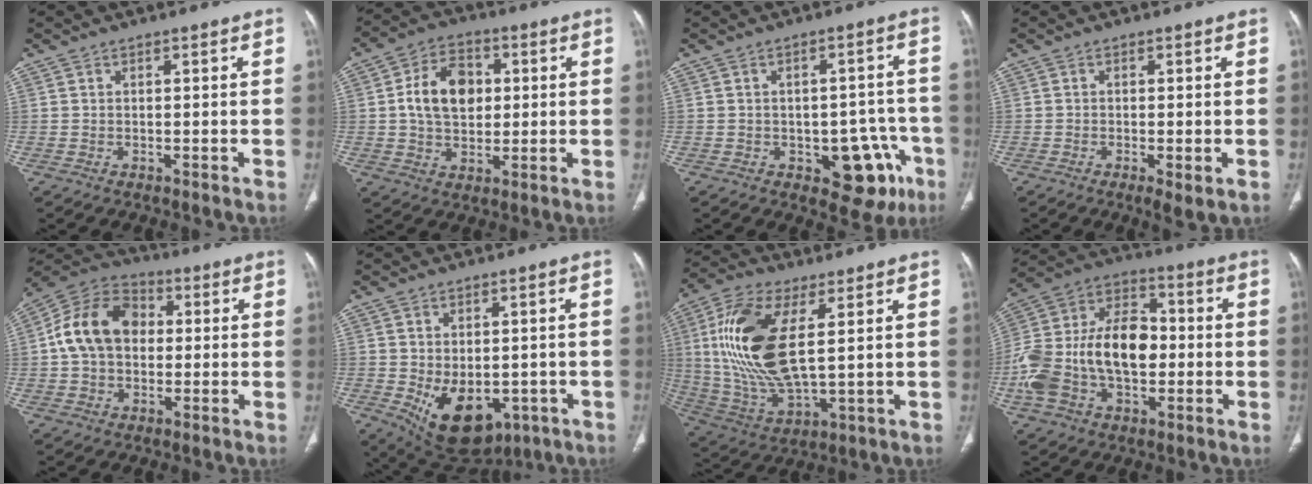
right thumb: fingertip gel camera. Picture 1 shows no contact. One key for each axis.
{"total": 11.7, "fx": 1.5, "fy": 8.2, "fz": 8.2, "tx": -0.118, "ty": 0.007, "tz": 0.023}
{"total": 11.3, "fx": -4.8, "fy": 6.3, "fz": 8.1, "tx": -0.052, "ty": 0.030, "tz": -0.052}
{"total": 3.4, "fx": -1.2, "fy": 0.7, "fz": 3.1, "tx": -0.056, "ty": -0.012, "tz": -0.021}
{"total": 14.4, "fx": 1.2, "fy": 10.7, "fz": 9.6, "tx": -0.154, "ty": 0.030, "tz": 0.011}
{"total": 13.3, "fx": -4.1, "fy": 8.5, "fz": 9.4, "tx": -0.122, "ty": -0.006, "tz": -0.035}
{"total": 19.8, "fx": 4.2, "fy": 8.6, "fz": 17.3, "tx": -0.367, "ty": -0.016, "tz": 0.087}
{"total": 22.8, "fx": -2.7, "fy": 14.4, "fz": 17.5, "tx": -0.345, "ty": 0.036, "tz": -0.046}